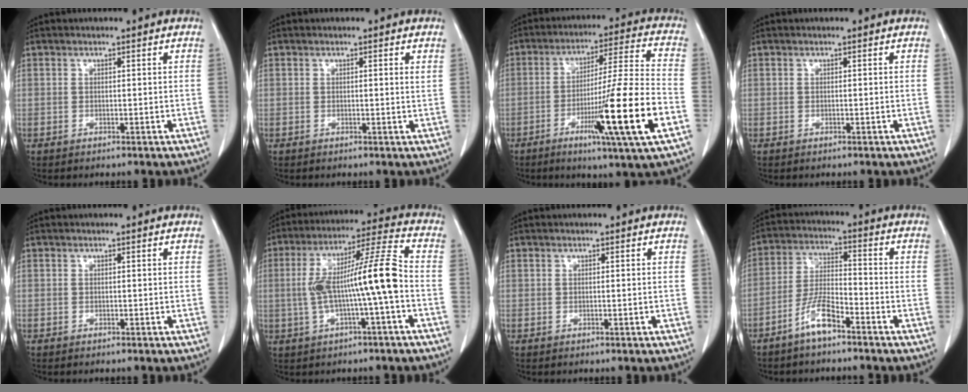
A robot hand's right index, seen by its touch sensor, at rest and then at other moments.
{"total": 0.7, "force": [0.4, -0.1, 0.6], "torque": [-0.008, 0.000, 0.003]}
{"total": 17.2, "force": [-6.1, -1.4, 16.0], "torque": [-0.272, -0.019, -0.103]}
{"total": 0.0}
{"total": 0.0}
{"total": 12.6, "force": [-1.5, 0.1, 12.5], "torque": [-0.227, 0.028, -0.028]}
{"total": 0.0}
{"total": 6.5, "force": [-4.4, 1.2, 4.6], "torque": [-0.099, 0.001, -0.088]}